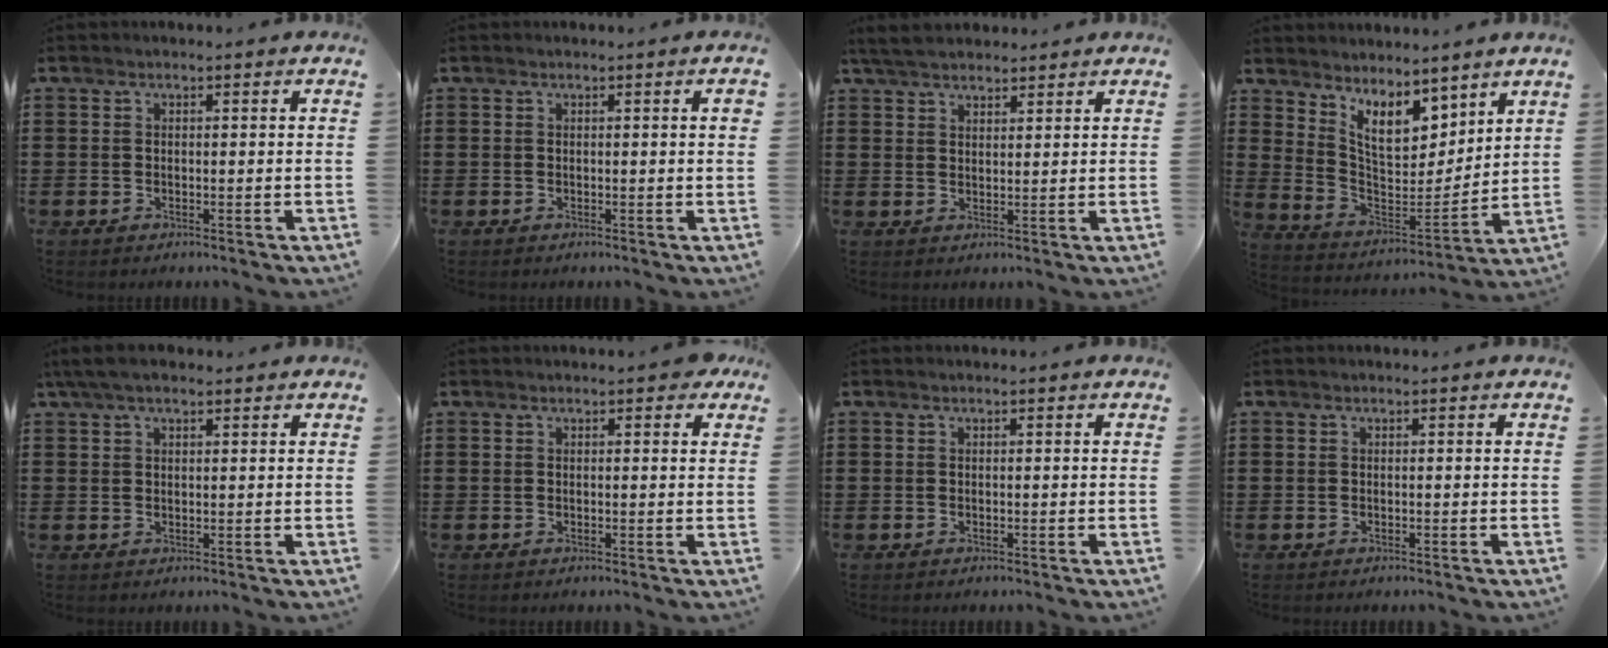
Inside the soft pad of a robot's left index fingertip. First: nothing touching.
{"total": 1.2, "force": [0.1, 0.1, 1.2], "torque": [-0.020, -0.002, 0.003]}
{"total": 4.1, "force": [3.7, 1.2, 1.4], "torque": [-0.038, 0.001, 0.070]}
{"total": 8.7, "force": [6.6, 3.6, 4.2], "torque": [-0.104, -0.038, 0.123]}
{"total": 3.3, "force": [2.1, 1.2, 2.2], "torque": [-0.048, 0.008, 0.040]}
{"total": 1.1, "force": [0.7, 0.5, 0.8], "torque": [-0.010, 0.003, 0.009]}
{"total": 0.0}
{"total": 0.0}